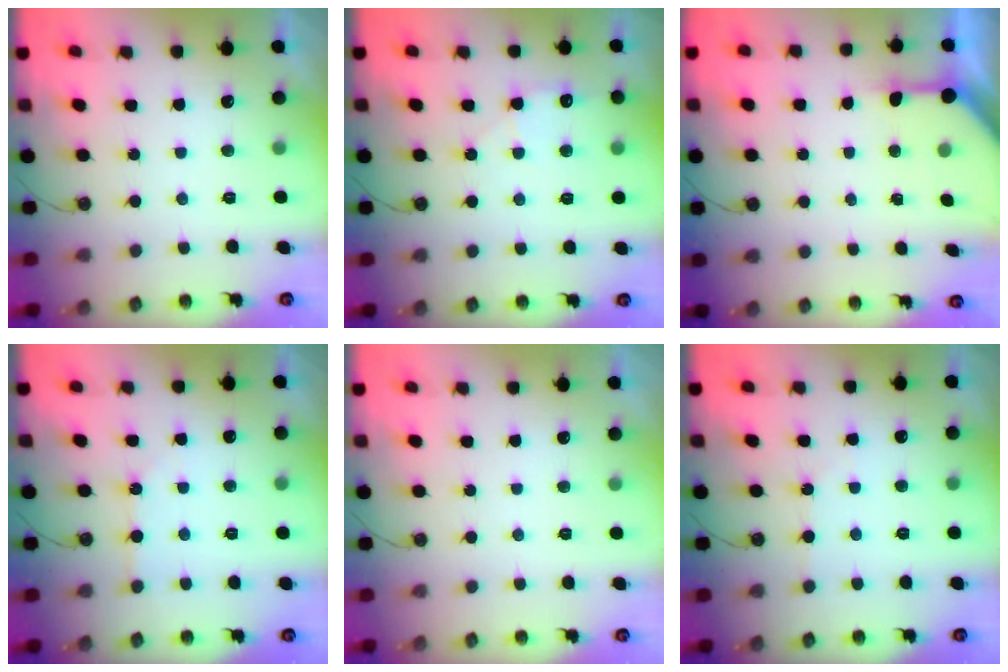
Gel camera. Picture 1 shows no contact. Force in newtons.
{"total": 5.7, "press": 5.6, "slide": 0.7}
{"total": 6.2, "press": 6.2, "slide": 0.2}
{"total": 1.8, "press": 1.7, "slide": 0.4}
{"total": 0.0}
{"total": 1.8, "press": 1.8, "slide": 0.3}